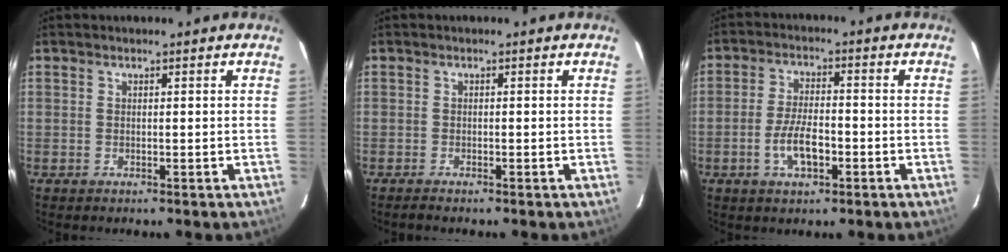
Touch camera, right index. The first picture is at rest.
{"total": 1.4, "force": [-1.3, 0.1, 0.5], "torque": [-0.016, -0.006, -0.021]}
{"total": 6.9, "force": [-2.6, 2.7, 5.8], "torque": [-0.119, 0.000, -0.047]}